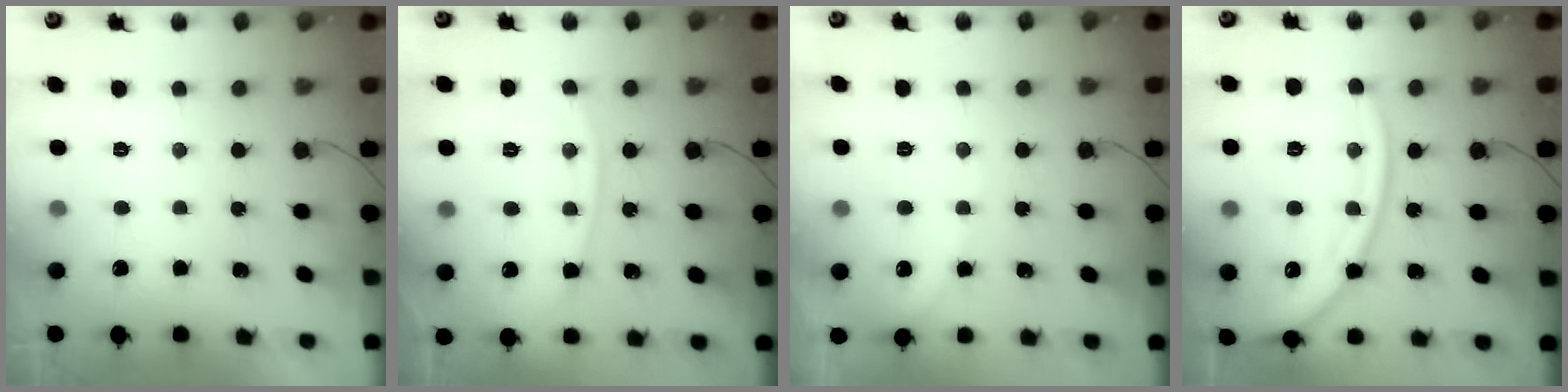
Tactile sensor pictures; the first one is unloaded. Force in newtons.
{"total": 9.9, "press": 9.8, "slide": 1.3}
{"total": 3.1, "press": 3.0, "slide": 0.5}
{"total": 17.3, "press": 17.2, "slide": 1.8}